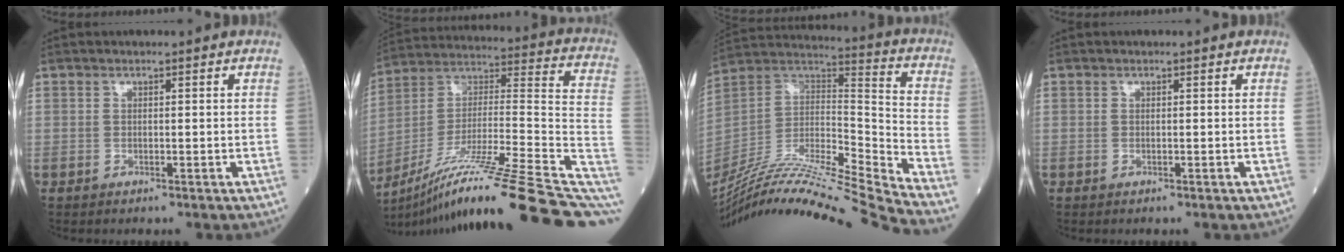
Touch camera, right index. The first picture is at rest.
{"total": 27.9, "force": [-19.1, 0.8, 20.3], "torque": [-0.270, 0.015, -0.318]}
{"total": 26.8, "force": [-24.3, -2.4, 11.0], "torque": [-0.207, -0.020, -0.411]}
{"total": 0.0}